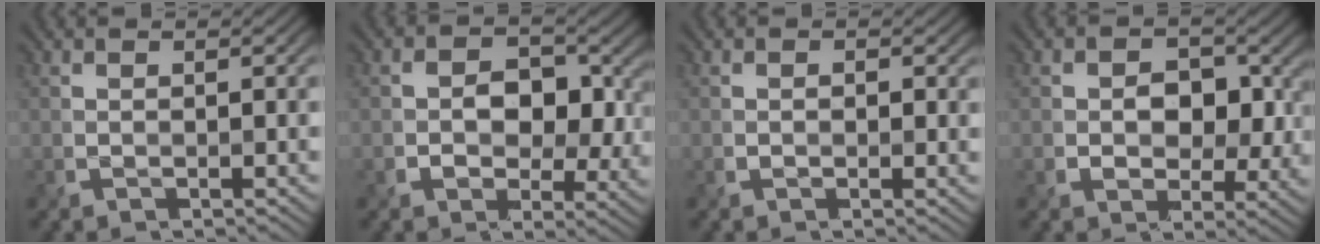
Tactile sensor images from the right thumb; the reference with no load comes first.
{"total": 7.9, "force": [0.6, 6.1, 5.0], "torque": [-0.075, -0.015, 0.002]}
{"total": 1.1, "force": [0.1, 1.0, 0.6], "torque": [-0.005, -0.006, 0.007]}
{"total": 6.9, "force": [0.8, 5.4, 4.1], "torque": [-0.065, -0.012, 0.007]}